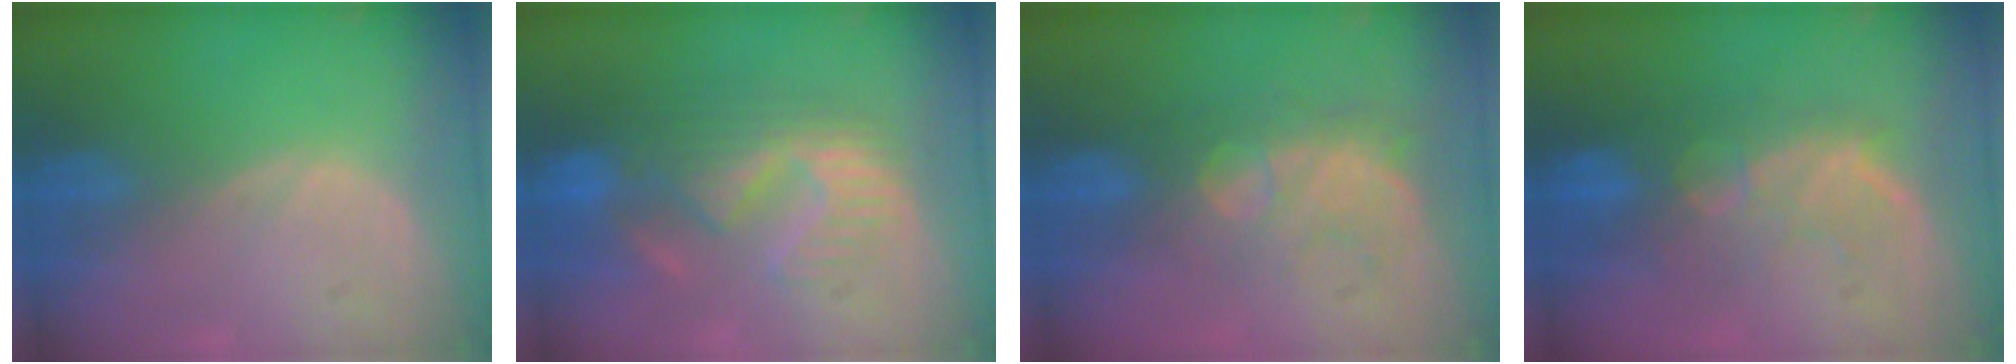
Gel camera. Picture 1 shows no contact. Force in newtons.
{"total": 11.0, "press": 9.7, "slide": 5.3}
{"total": 8.7, "press": 7.6, "slide": 4.3}
{"total": 10.1, "press": 8.6, "slide": 5.4}